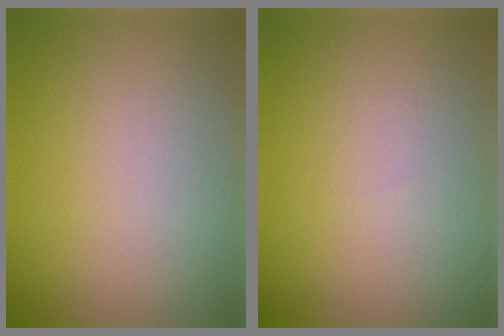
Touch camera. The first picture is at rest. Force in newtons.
{"total": 0.0}